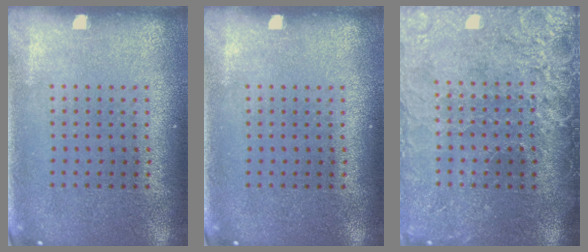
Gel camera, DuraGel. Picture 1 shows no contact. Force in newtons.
{"total": 0.0}
{"total": 3.9, "press": 3.4, "slide": 1.9}